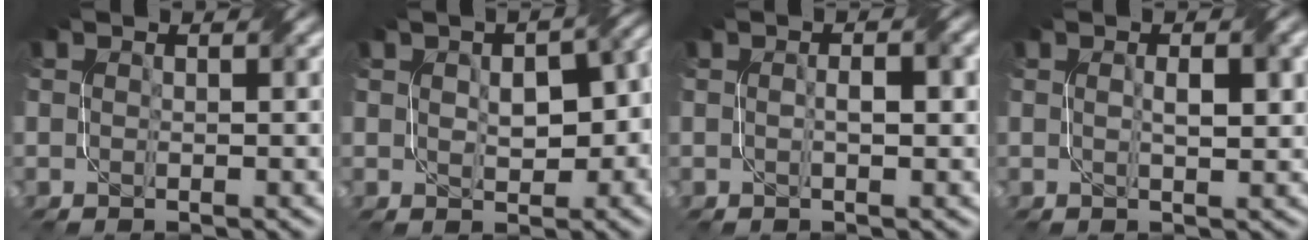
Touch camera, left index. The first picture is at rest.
{"total": 7.4, "force": [0.3, 4.5, 5.9], "torque": [-0.068, 0.010, 0.019]}
{"total": 2.2, "force": [0.1, 0.6, 2.1], "torque": [-0.031, 0.000, -0.001]}
{"total": 2.7, "force": [0.5, 0.7, 2.6], "torque": [-0.044, 0.003, 0.008]}